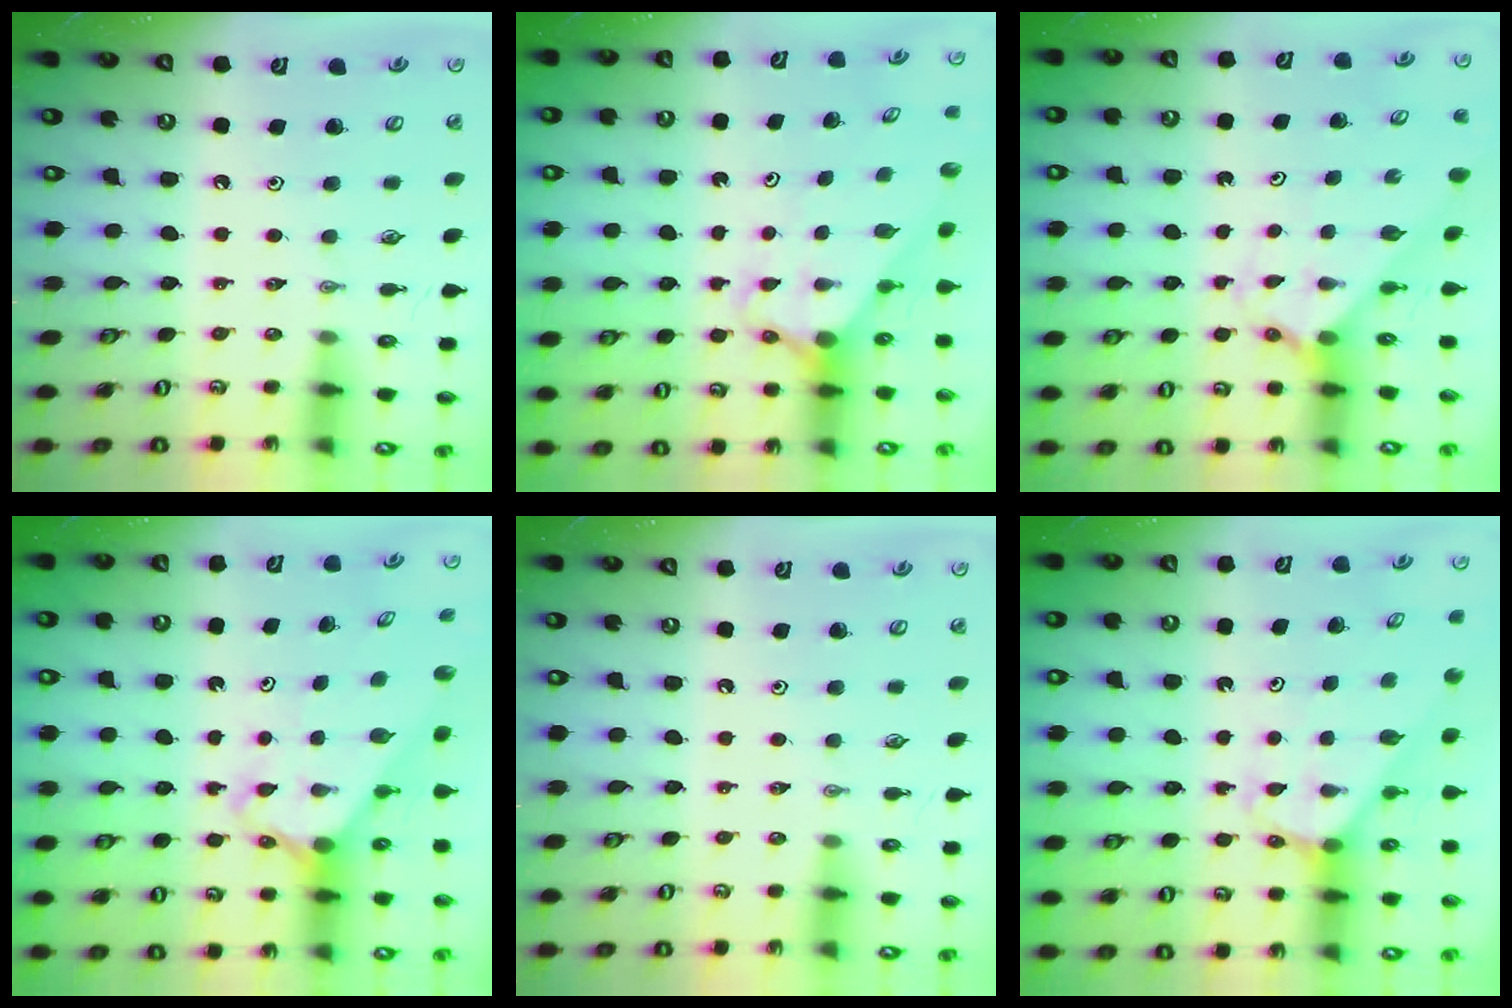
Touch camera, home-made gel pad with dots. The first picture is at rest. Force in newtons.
{"total": 2.7, "press": 2.7, "slide": 0.0}
{"total": 2.1, "press": 2.1, "slide": 0.2}
{"total": 2.5, "press": 2.5, "slide": 0.2}
{"total": 0.0}
{"total": 2.4, "press": 2.4, "slide": 0.2}